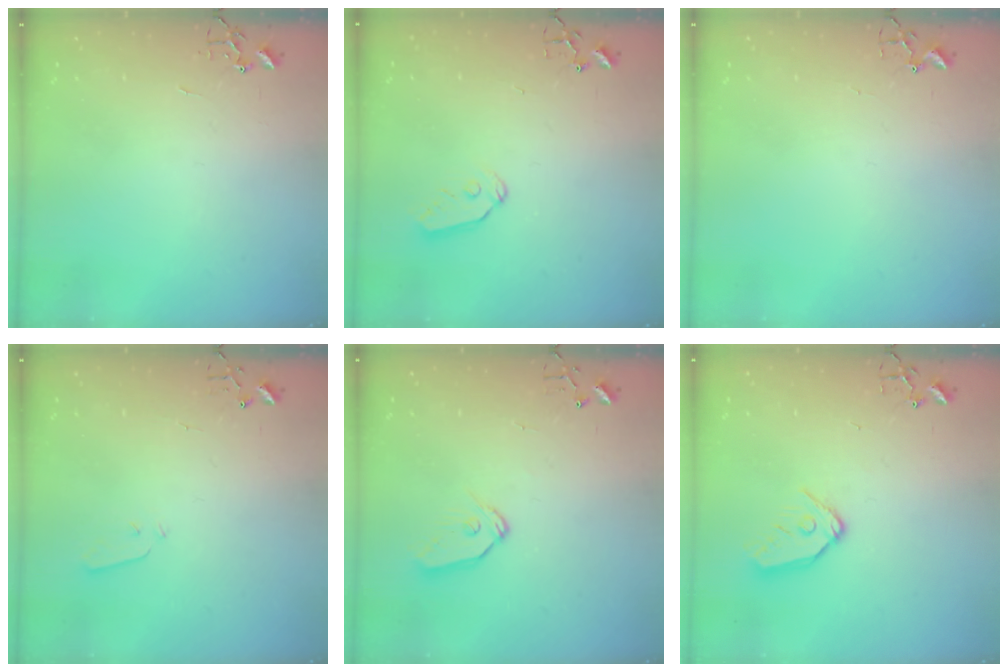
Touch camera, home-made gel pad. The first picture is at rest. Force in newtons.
{"total": 7.4, "press": 7.4, "slide": 0.5}
{"total": 1.8, "press": 1.8, "slide": 0.2}
{"total": 3.4, "press": 3.3, "slide": 0.7}
{"total": 8.4, "press": 8.4, "slide": 0.5}
{"total": 10.7, "press": 10.6, "slide": 1.1}